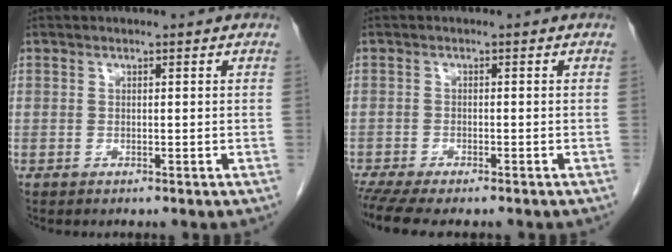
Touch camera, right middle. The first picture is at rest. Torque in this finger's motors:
{"motor_torque": [1.18, -0.96, 0.27, 0.11]}